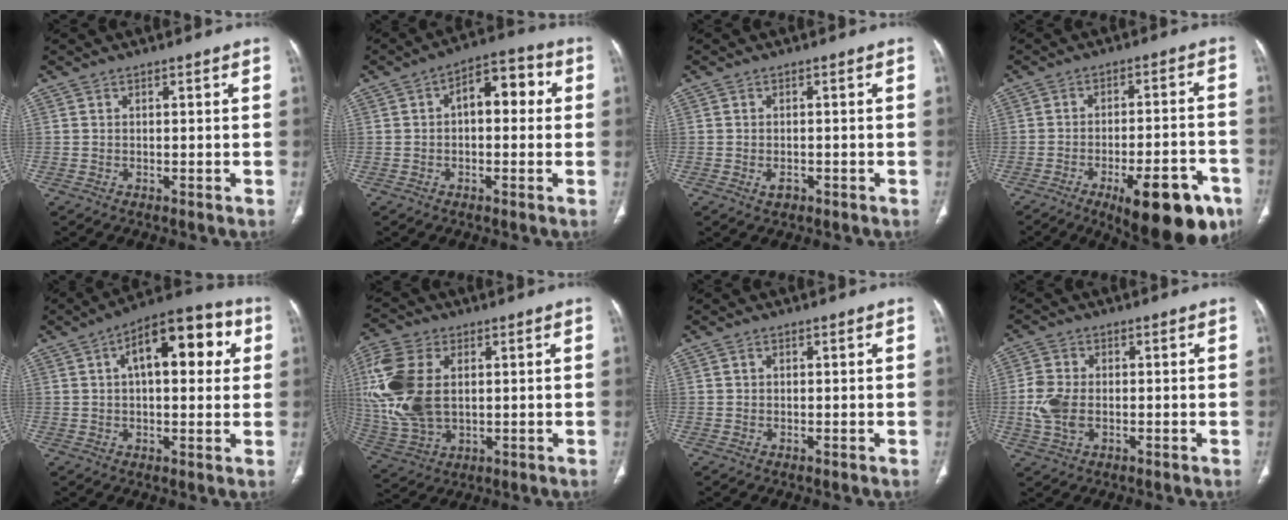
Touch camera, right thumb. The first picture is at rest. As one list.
[{"total": 8.7, "force": [1.1, 4.9, 7.1], "torque": [-0.076, 0.030, 0.008]}, {"total": 1.7, "force": [-0.8, 1.1, 1.0], "torque": [-0.017, 0.003, -0.009]}, {"total": 18.0, "force": [-9.9, 6.2, 13.7], "torque": [-0.133, 0.052, -0.130]}, {"total": 16.0, "force": [4.6, 7.6, 13.4], "torque": [-0.156, 0.025, 0.060]}, {"total": 17.5, "force": [2.5, 10.9, 13.4], "torque": [-0.314, -0.003, 0.055]}, {"total": 0.5, "force": [0.2, 0.5, 0.2], "torque": [-0.001, 0.001, 0.003]}, {"total": 9.4, "force": [-0.4, 6.3, 7.0], "torque": [-0.158, 0.001, -0.004]}]